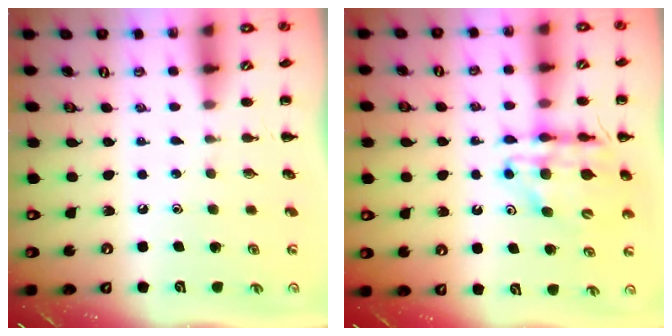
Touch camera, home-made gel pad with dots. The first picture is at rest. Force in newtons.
{"total": 13.9, "press": 13.4, "slide": 3.7}